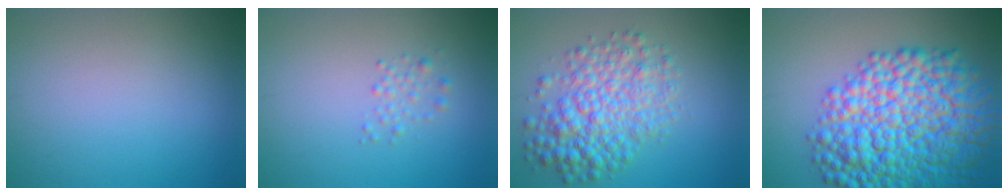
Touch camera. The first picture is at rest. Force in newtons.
{"total": 1.5, "press": 1.5, "slide": 0.0}
{"total": 6.2, "press": 6.2, "slide": 0.1}
{"total": 13.4, "press": 13.4, "slide": 0.0}